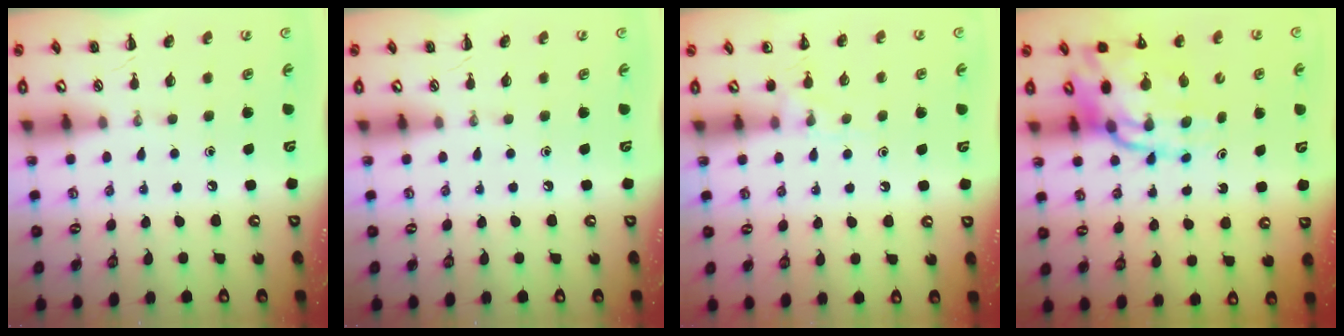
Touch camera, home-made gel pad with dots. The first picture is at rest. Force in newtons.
{"total": 0.0}
{"total": 6.8, "press": 6.3, "slide": 2.4}
{"total": 13.8, "press": 13.2, "slide": 4.0}